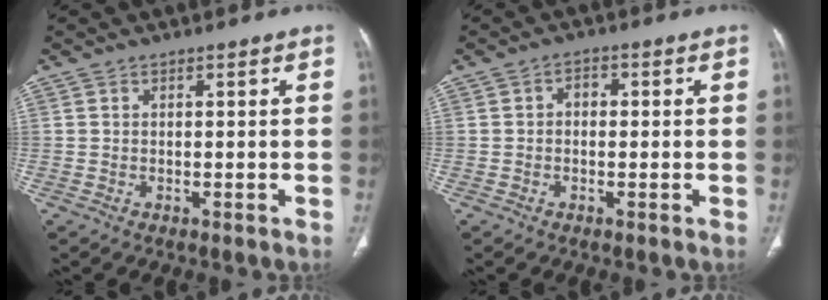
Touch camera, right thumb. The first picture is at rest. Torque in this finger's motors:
{"motor_torque": [0.06, -0.17, 0.24, -0.38, 0.08]}